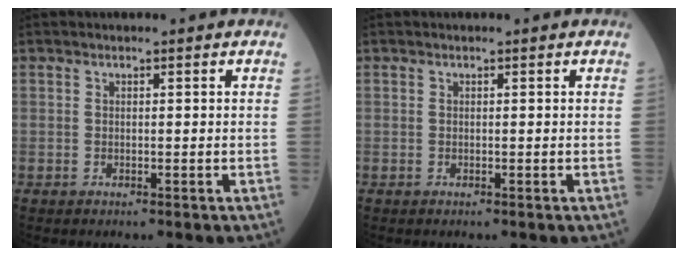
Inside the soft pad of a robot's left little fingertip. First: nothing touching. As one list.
[{"total": 0.0}]